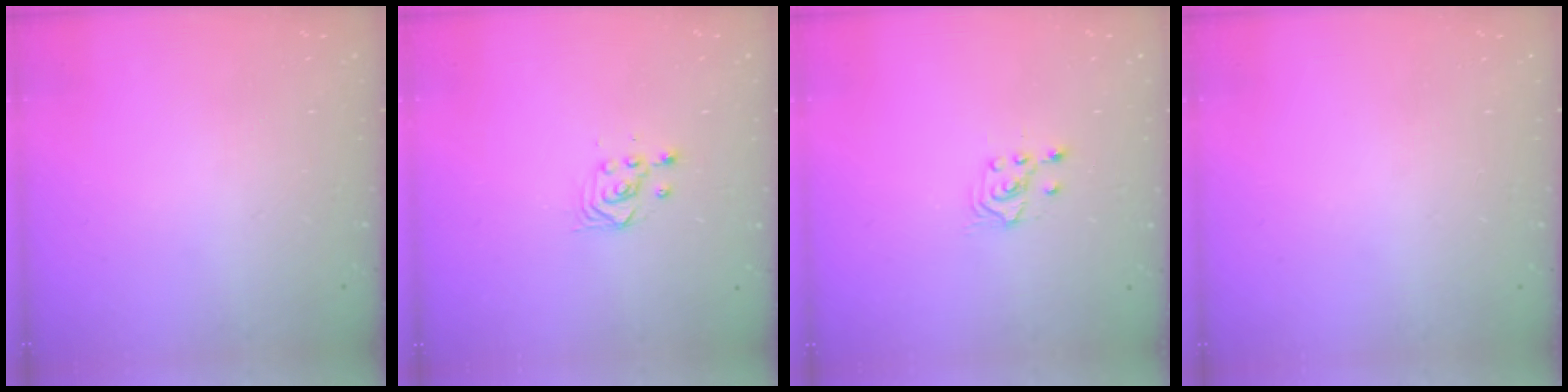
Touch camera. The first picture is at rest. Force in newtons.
{"total": 3.3, "press": 3.3, "slide": 0.4}
{"total": 2.5, "press": 2.4, "slide": 0.7}
{"total": 0.0}